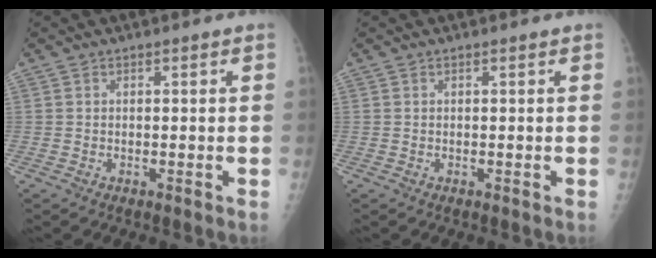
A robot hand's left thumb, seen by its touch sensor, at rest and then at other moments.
{"total": 0.0}